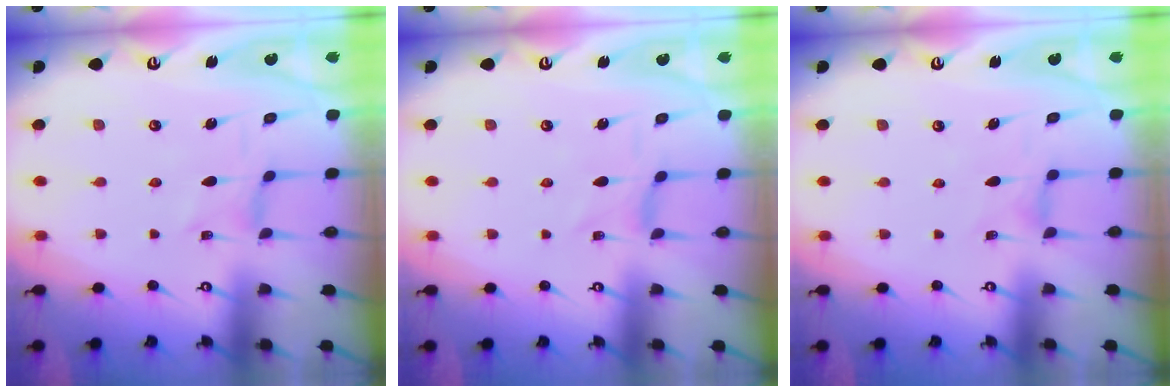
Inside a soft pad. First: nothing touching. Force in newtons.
{"total": 0.0}
{"total": 1.4, "press": 1.4, "slide": 0.2}